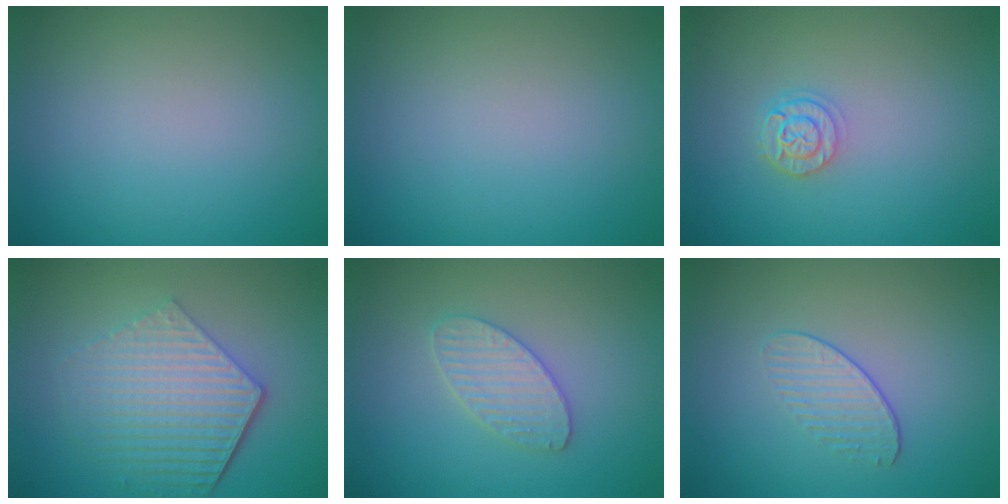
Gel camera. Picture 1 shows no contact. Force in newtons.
{"total": 0.0}
{"total": 2.4, "press": 2.0, "slide": 1.3}
{"total": 6.0, "press": 4.4, "slide": 4.0}
{"total": 3.0, "press": 3.0, "slide": 0.2}
{"total": 1.6, "press": 1.1, "slide": 1.2}